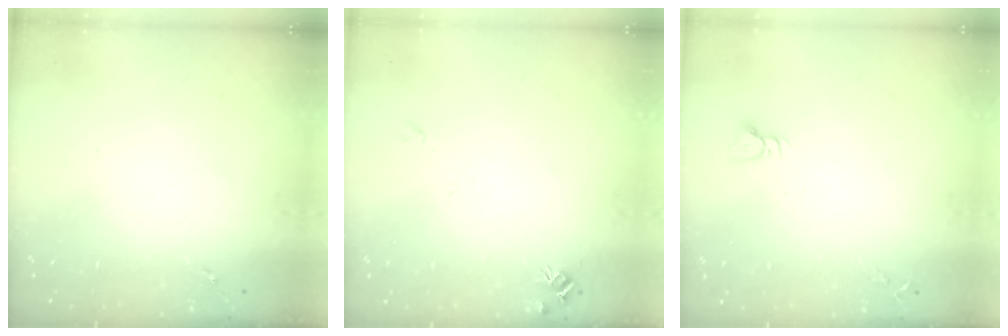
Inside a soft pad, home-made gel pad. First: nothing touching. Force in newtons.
{"total": 5.5, "press": 5.5, "slide": 0.7}
{"total": 3.5, "press": 3.5, "slide": 0.3}